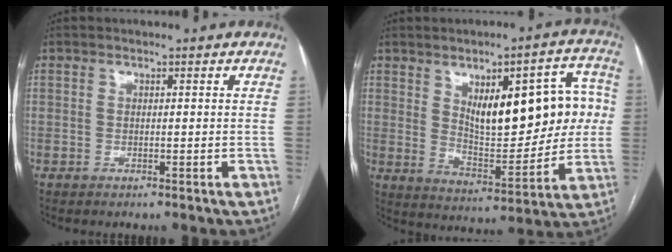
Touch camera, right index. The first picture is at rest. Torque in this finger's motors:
{"motor_torque": [1.29, 0.85, 0.35, 0.11]}